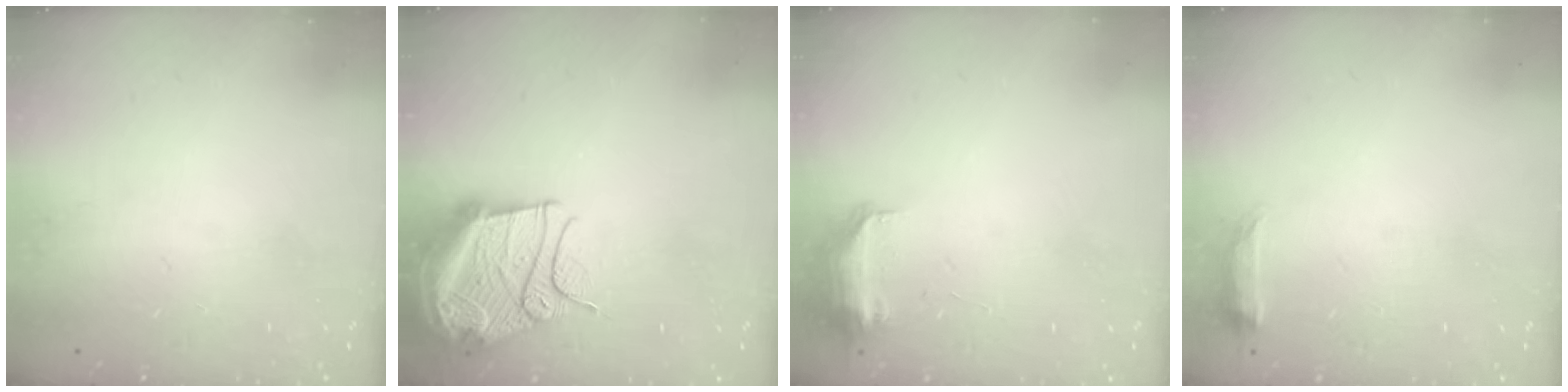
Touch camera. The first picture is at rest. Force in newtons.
{"total": 17.5, "press": 17.4, "slide": 1.9}
{"total": 8.5, "press": 8.4, "slide": 0.9}
{"total": 6.6, "press": 6.6, "slide": 0.6}